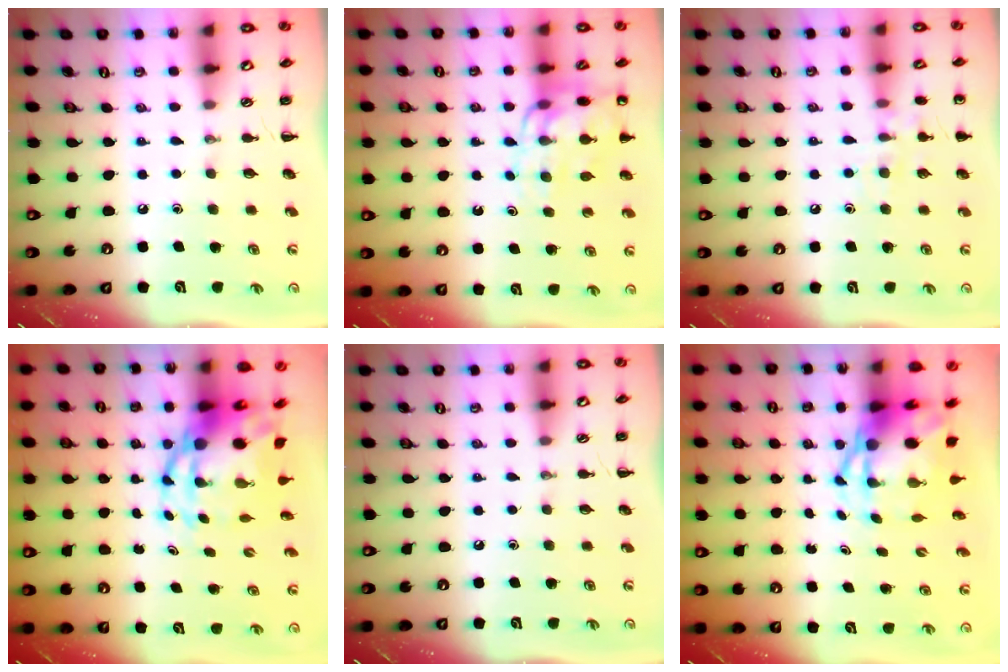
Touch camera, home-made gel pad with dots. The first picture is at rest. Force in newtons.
{"total": 12.1, "press": 11.7, "slide": 2.8}
{"total": 8.7, "press": 8.5, "slide": 1.9}
{"total": 10.1, "press": 9.7, "slide": 2.9}
{"total": 0.0}
{"total": 6.2, "press": 6.0, "slide": 1.6}